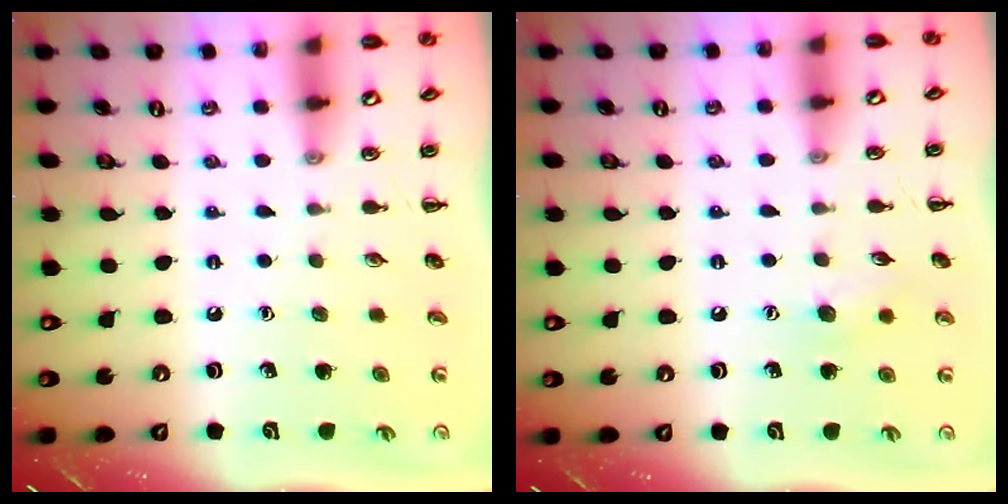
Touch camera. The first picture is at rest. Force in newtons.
{"total": 6.1, "press": 5.9, "slide": 1.5}